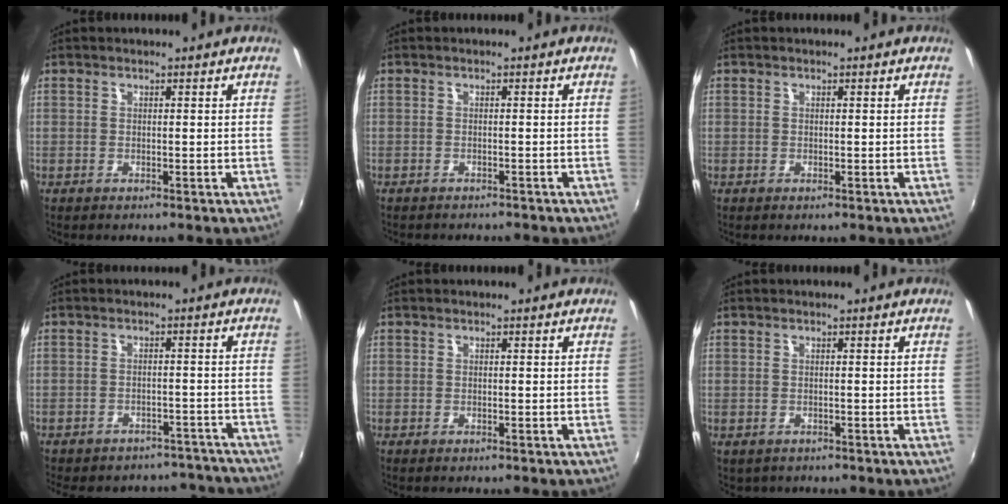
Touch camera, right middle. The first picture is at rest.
{"total": 2.7, "force": [-2.5, 0.8, 0.7], "torque": [-0.021, -0.012, -0.035]}
{"total": 0.0}
{"total": 14.0, "force": [-12.6, 5.5, 2.9], "torque": [-0.070, 0.022, -0.145]}
{"total": 0.0}
{"total": 1.2, "force": [-0.6, 1.0, 0.3], "torque": [-0.010, -0.004, -0.006]}